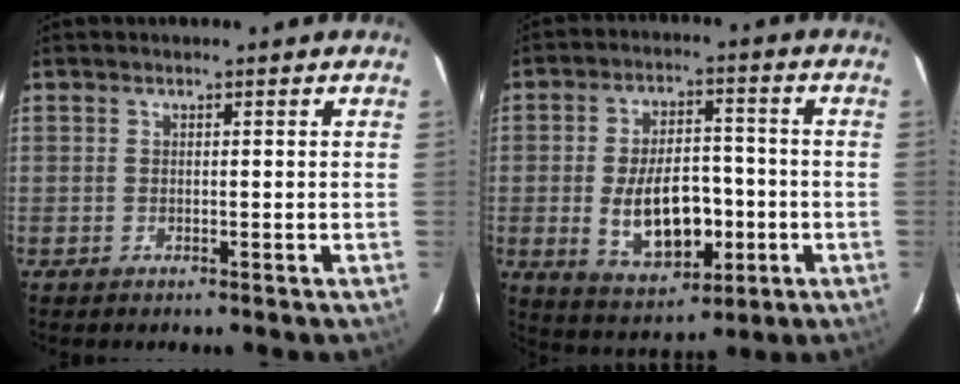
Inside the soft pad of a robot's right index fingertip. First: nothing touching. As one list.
[{"total": 13.1, "force": [-2.8, 7.1, 10.7], "torque": [-0.202, 0.006, -0.024]}]